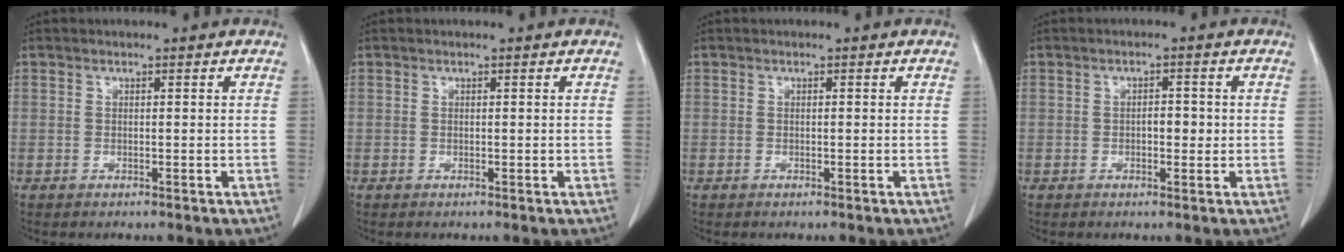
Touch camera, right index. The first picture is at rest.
{"total": 0.0}
{"total": 0.0}
{"total": 2.2, "force": [-0.2, 1.1, 1.9], "torque": [-0.028, 0.004, -0.002]}